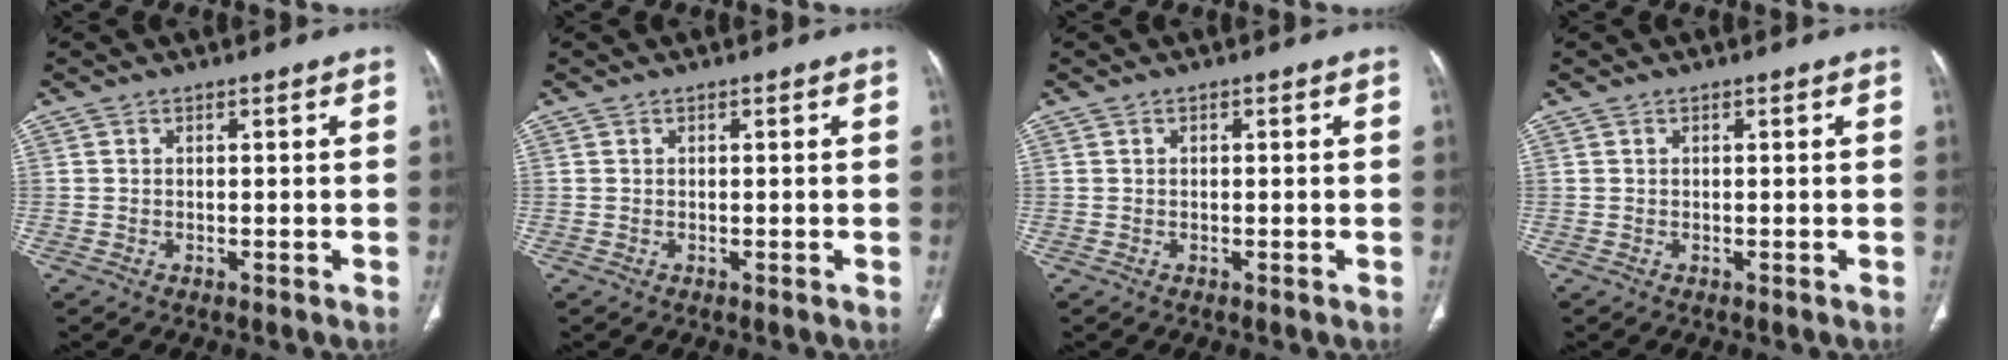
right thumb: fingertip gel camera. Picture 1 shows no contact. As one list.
[{"total": 0.0}, {"total": 0.0}, {"total": 0.0}]